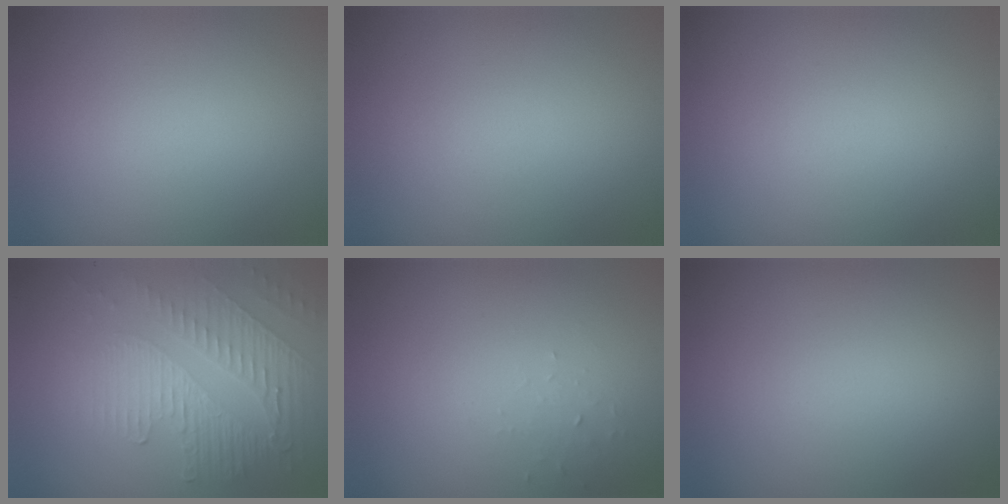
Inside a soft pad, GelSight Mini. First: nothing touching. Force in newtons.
{"total": 0.0}
{"total": 0.0}
{"total": 5.8, "press": 3.4, "slide": 4.7}
{"total": 0.6, "press": 0.3, "slide": 0.6}
{"total": 0.0}